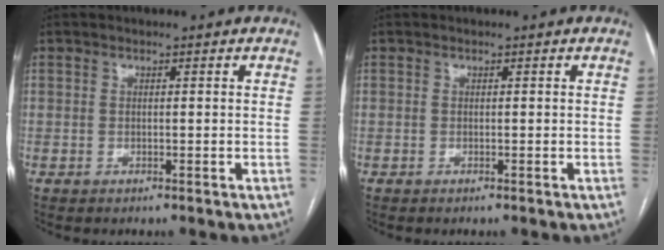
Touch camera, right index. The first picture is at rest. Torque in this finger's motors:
{"motor_torque": [0.09, 0.01, -0.03, 0.00]}